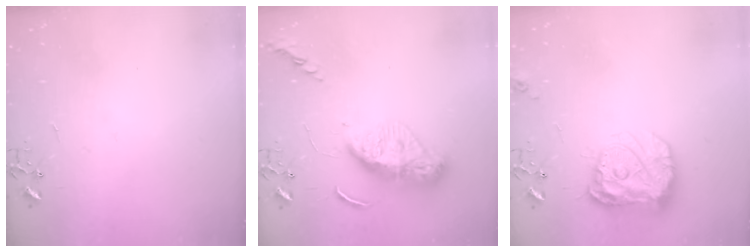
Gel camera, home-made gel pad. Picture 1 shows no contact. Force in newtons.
{"total": 13.0, "press": 13.0, "slide": 1.2}
{"total": 17.1, "press": 17.0, "slide": 1.5}